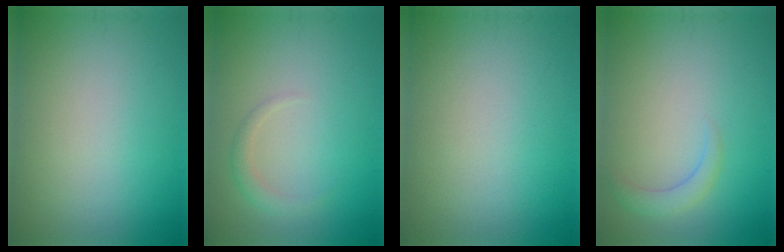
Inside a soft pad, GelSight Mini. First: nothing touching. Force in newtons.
{"total": 1.3, "press": 1.3, "slide": 0.1}
{"total": 0.0}
{"total": 1.6, "press": 1.6, "slide": 0.2}